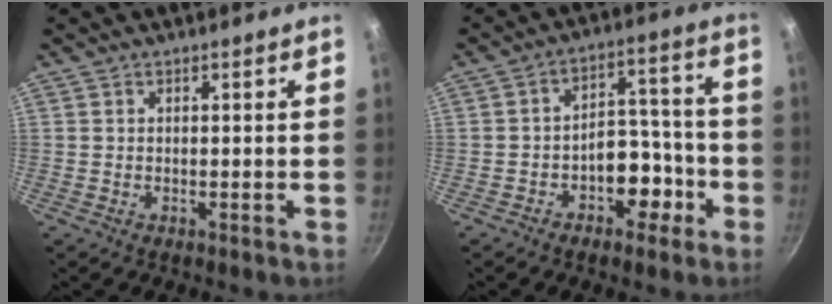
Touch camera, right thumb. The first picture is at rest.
{"total": 9.0, "force": [-4.2, 5.9, 5.4], "torque": [-0.028, 0.062, -0.053]}